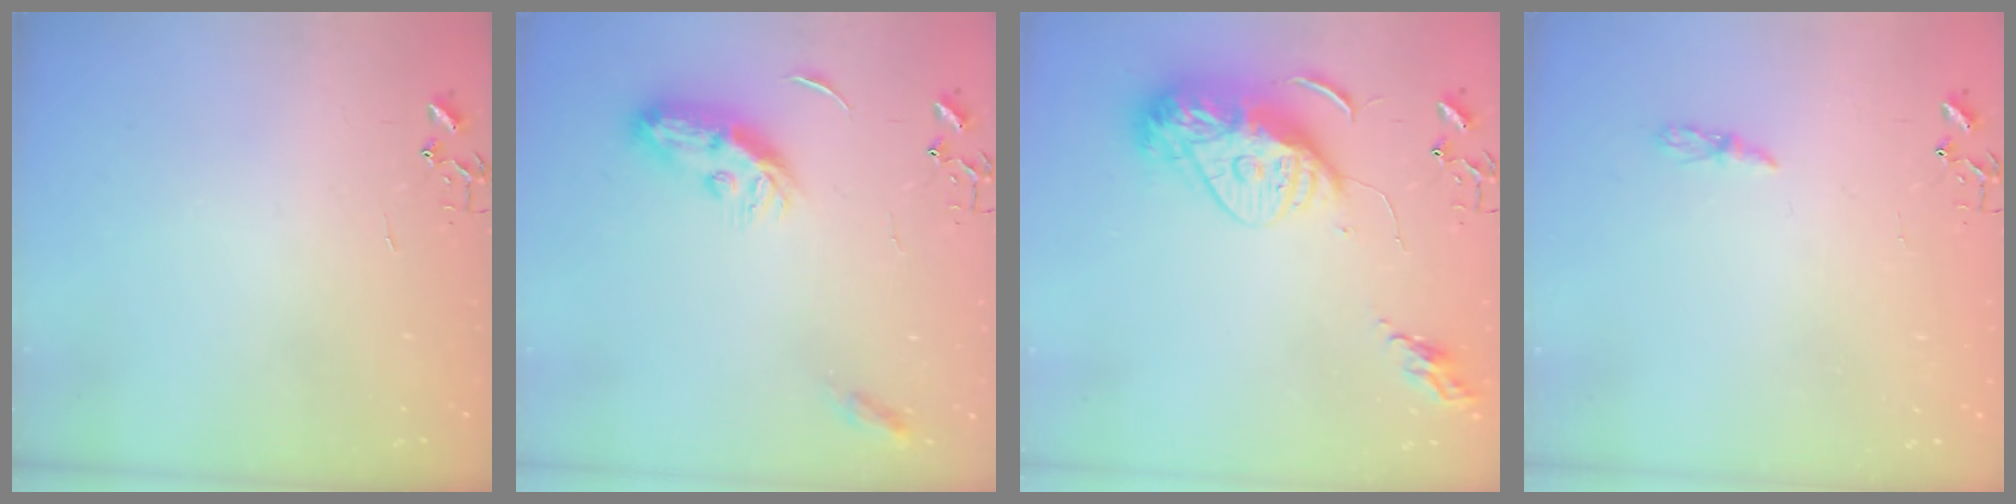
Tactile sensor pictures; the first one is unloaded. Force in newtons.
{"total": 10.4, "press": 10.4, "slide": 0.1}
{"total": 15.7, "press": 15.6, "slide": 1.4}
{"total": 3.2, "press": 3.2, "slide": 0.4}